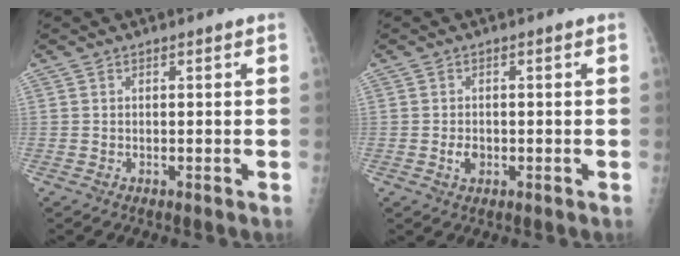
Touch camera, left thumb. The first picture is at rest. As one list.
[{"total": 2.4, "force": [-0.6, 1.7, 1.6], "torque": [-0.021, 0.002, -0.010]}]